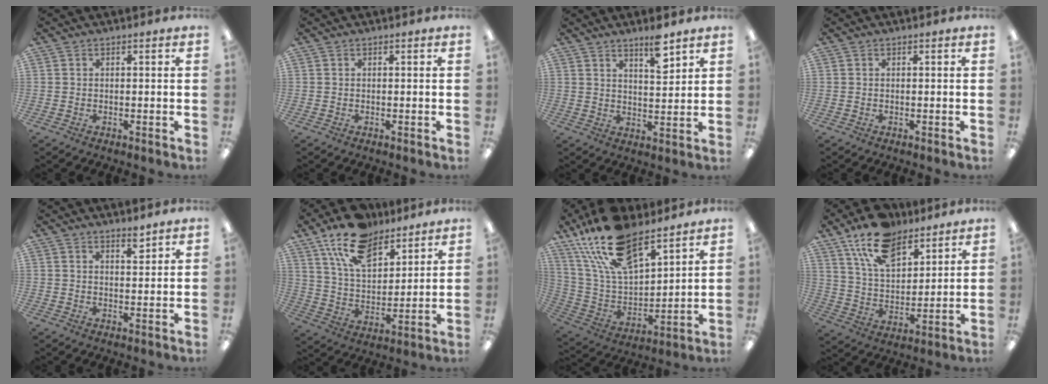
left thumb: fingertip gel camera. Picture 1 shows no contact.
{"total": 0.0}
{"total": 7.0, "force": [5.4, 1.7, 4.0], "torque": [-0.053, -0.037, 0.089]}
{"total": 0.0}
{"total": 3.2, "force": [2.8, 0.8, 1.5], "torque": [-0.010, -0.018, 0.045]}
{"total": 15.5, "force": [10.8, 8.0, 7.8], "torque": [-0.152, -0.043, 0.200]}
{"total": 21.0, "force": [14.9, 8.9, 11.9], "torque": [-0.255, -0.074, 0.266]}
{"total": 14.7, "force": [10.2, 7.5, 7.5], "torque": [-0.142, -0.040, 0.189]}